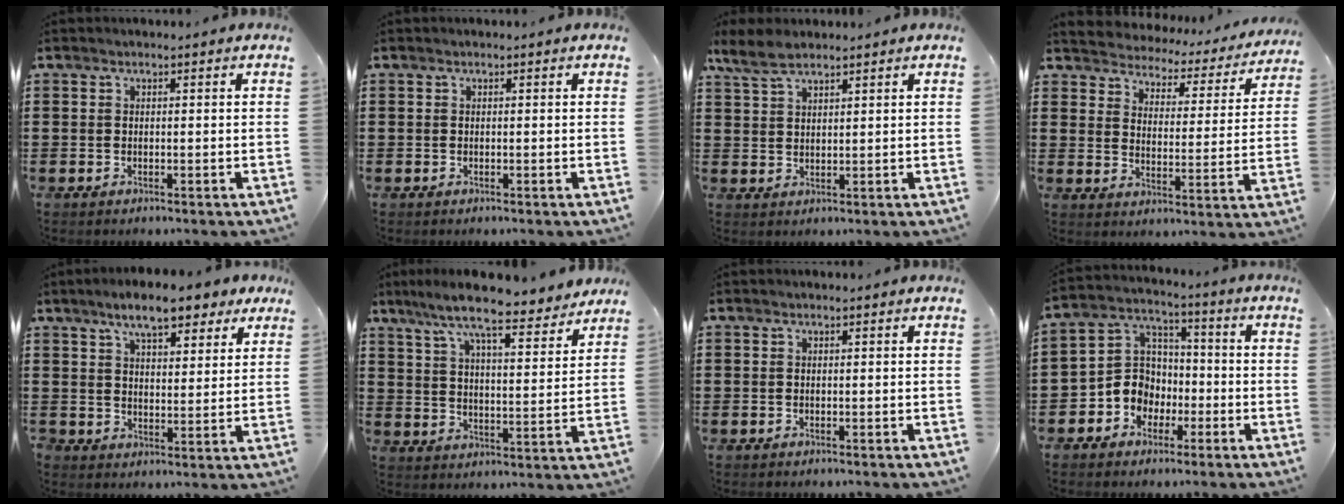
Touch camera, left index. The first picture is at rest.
{"total": 0.0}
{"total": 4.5, "force": [3.3, 1.6, 2.6], "torque": [-0.059, 0.002, 0.061]}
{"total": 2.5, "force": [2.5, 0.4, -0.3], "torque": [-0.017, -0.028, 0.032]}
{"total": 7.7, "force": [6.2, 2.6, 3.8], "torque": [-0.086, -0.005, 0.114]}
{"total": 9.4, "force": [8.0, 0.6, 4.8], "torque": [-0.115, -0.047, 0.135]}
{"total": 0.0}
{"total": 7.2, "force": [-2.4, 6.4, 2.1], "torque": [-0.075, 0.008, -0.051]}